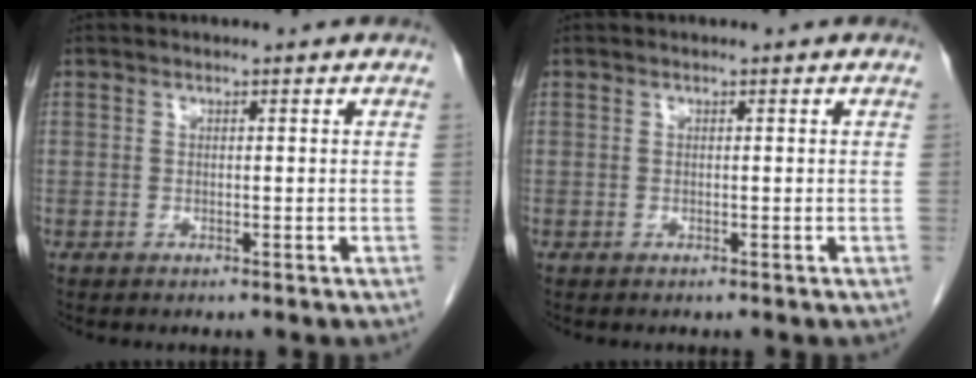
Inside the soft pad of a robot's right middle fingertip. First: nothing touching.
{"total": 0.0}